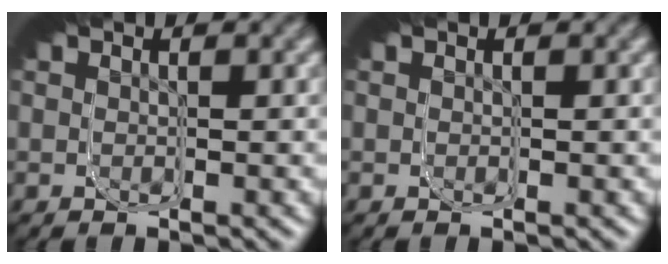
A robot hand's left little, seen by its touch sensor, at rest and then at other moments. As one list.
[{"total": 0.0}]